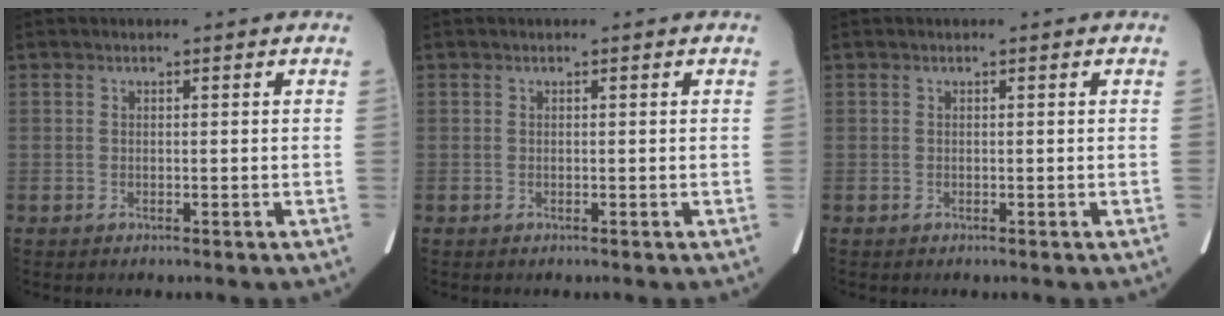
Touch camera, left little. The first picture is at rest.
{"total": 0.0}
{"total": 0.0}